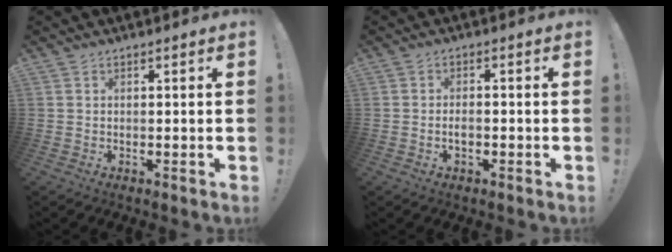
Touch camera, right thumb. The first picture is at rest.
{"total": 2.2, "force": [-0.8, 1.2, 1.6], "torque": [-0.019, 0.002, -0.015]}